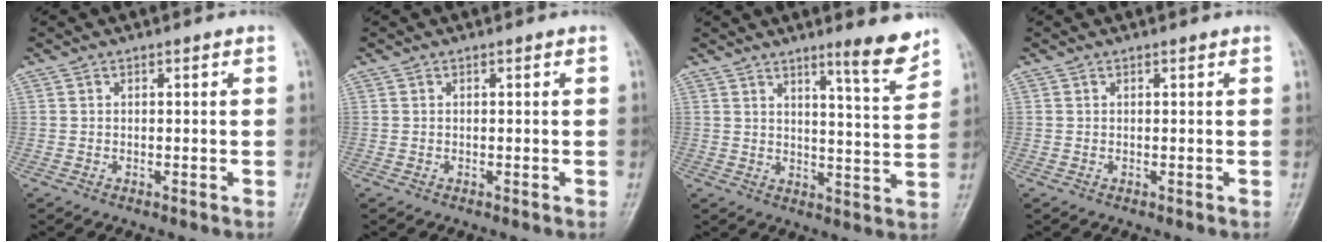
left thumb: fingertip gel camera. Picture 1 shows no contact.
{"total": 0.0}
{"total": 8.0, "force": [5.9, 0.5, 5.4], "torque": [-0.070, -0.050, 0.086]}
{"total": 0.0}